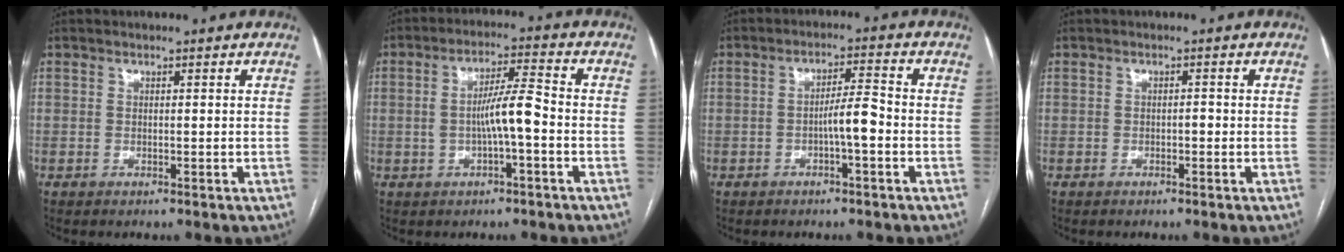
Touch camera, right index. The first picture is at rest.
{"total": 6.6, "force": [-1.1, 0.8, 6.5], "torque": [-0.120, 0.017, -0.019]}
{"total": 4.5, "force": [-1.4, 0.3, 4.2], "torque": [-0.070, 0.009, -0.024]}
{"total": 0.8, "force": [-0.3, 0.3, 0.6], "torque": [-0.009, 0.002, -0.006]}